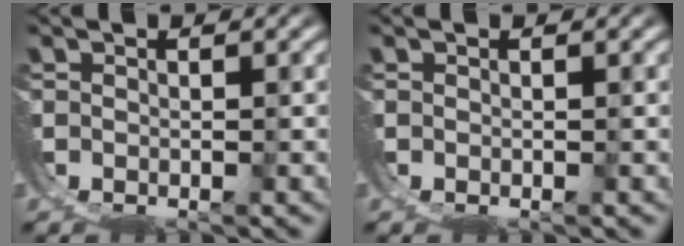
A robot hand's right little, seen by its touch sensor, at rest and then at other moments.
{"total": 0.0}